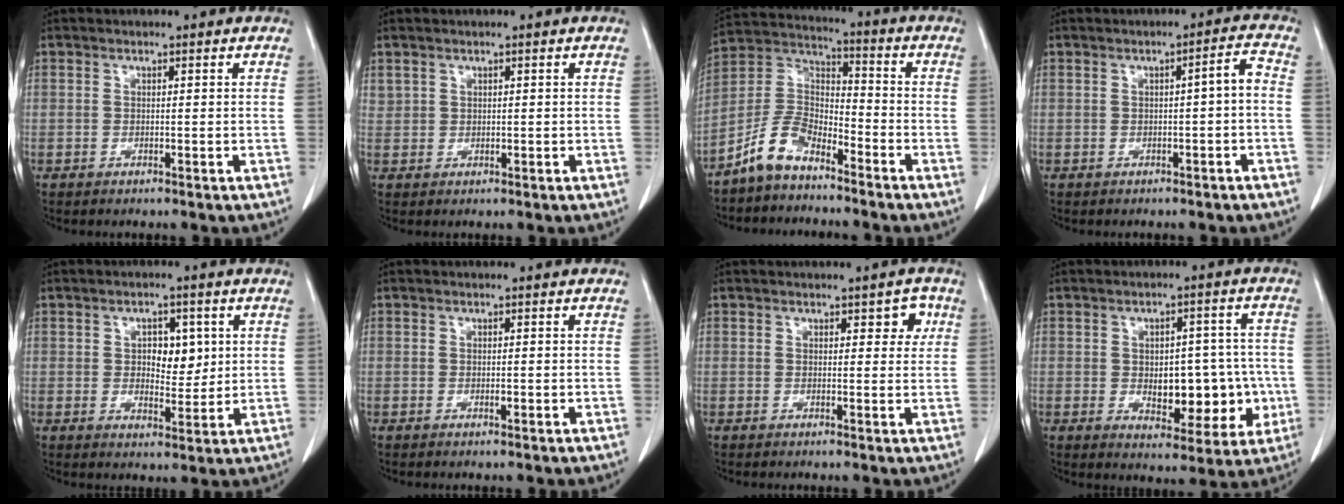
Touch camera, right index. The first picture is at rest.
{"total": 1.1, "force": [0.8, 0.9, 0.1], "torque": [0.004, 0.005, 0.013]}
{"total": 8.8, "force": [-6.6, 3.9, 4.3], "torque": [-0.095, 0.021, -0.136]}
{"total": 2.9, "force": [-0.5, 0.3, 2.8], "torque": [-0.039, 0.011, -0.008]}
{"total": 5.4, "force": [1.3, 3.1, 4.3], "torque": [-0.059, 0.004, 0.023]}
{"total": 0.7, "force": [-0.2, 0.3, 0.6], "torque": [-0.012, -0.001, -0.001]}
{"total": 3.0, "force": [1.2, 1.6, 2.2], "torque": [-0.015, 0.004, 0.011]}
{"total": 10.9, "force": [-1.6, 5.9, 9.1], "torque": [-0.106, 0.020, -0.006]}